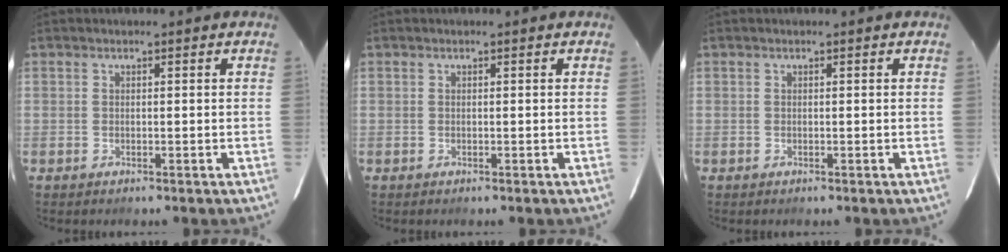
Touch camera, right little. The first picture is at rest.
{"total": 0.0}
{"total": 0.0}